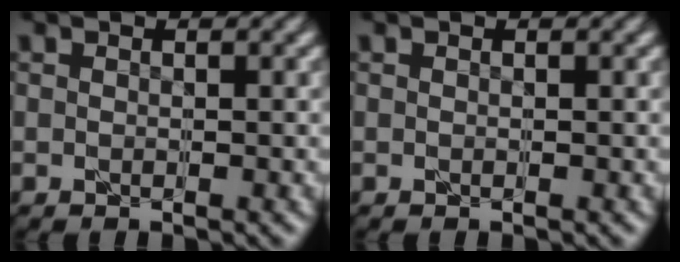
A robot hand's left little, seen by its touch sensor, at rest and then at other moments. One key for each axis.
{"total": 0.0}